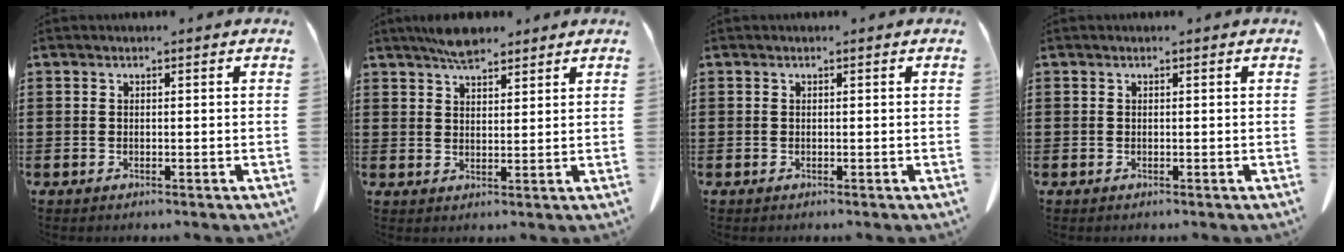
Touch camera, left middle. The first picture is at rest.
{"total": 4.7, "force": [4.0, 1.4, 2.1], "torque": [-0.049, -0.001, 0.074]}
{"total": 0.0}
{"total": 0.0}